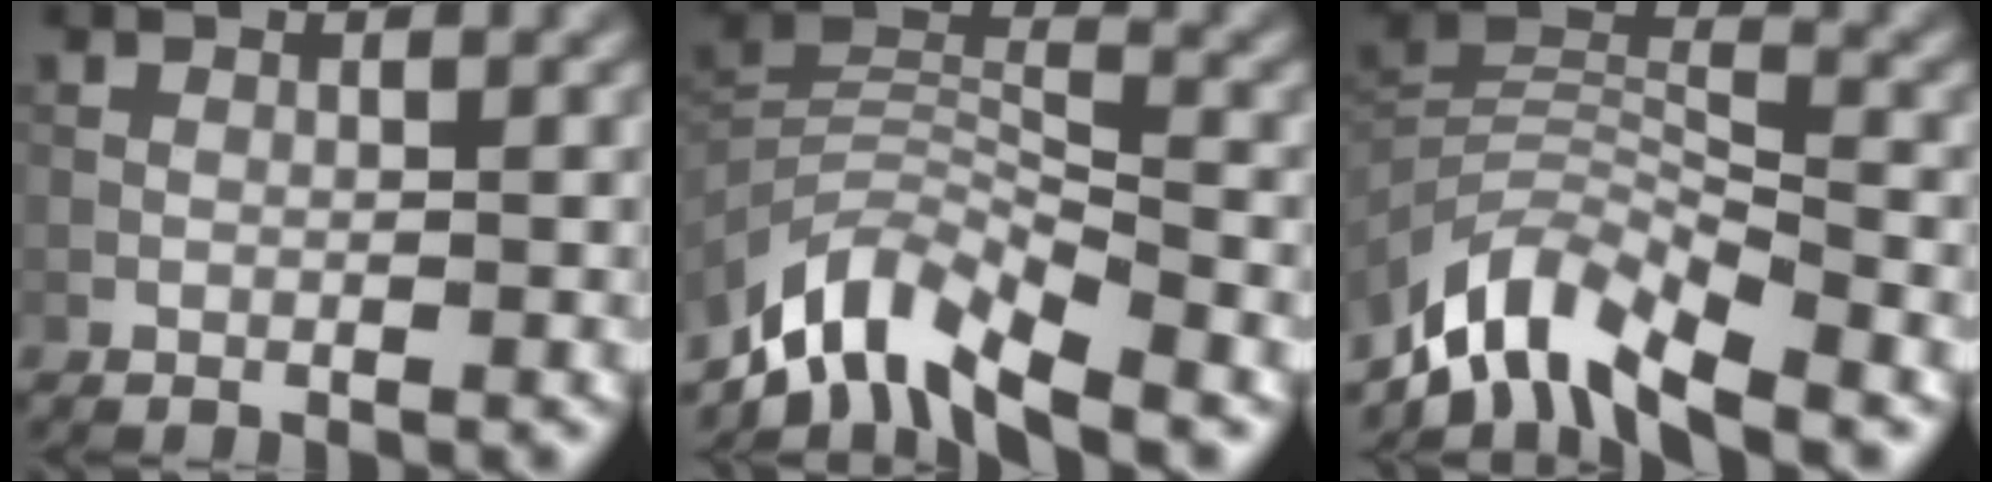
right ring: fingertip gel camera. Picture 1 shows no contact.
{"total": 8.7, "force": [-7.0, 2.5, 4.5], "torque": [-0.079, -0.002, -0.144]}
{"total": 9.0, "force": [-7.1, 2.6, 4.8], "torque": [-0.083, 0.000, -0.146]}